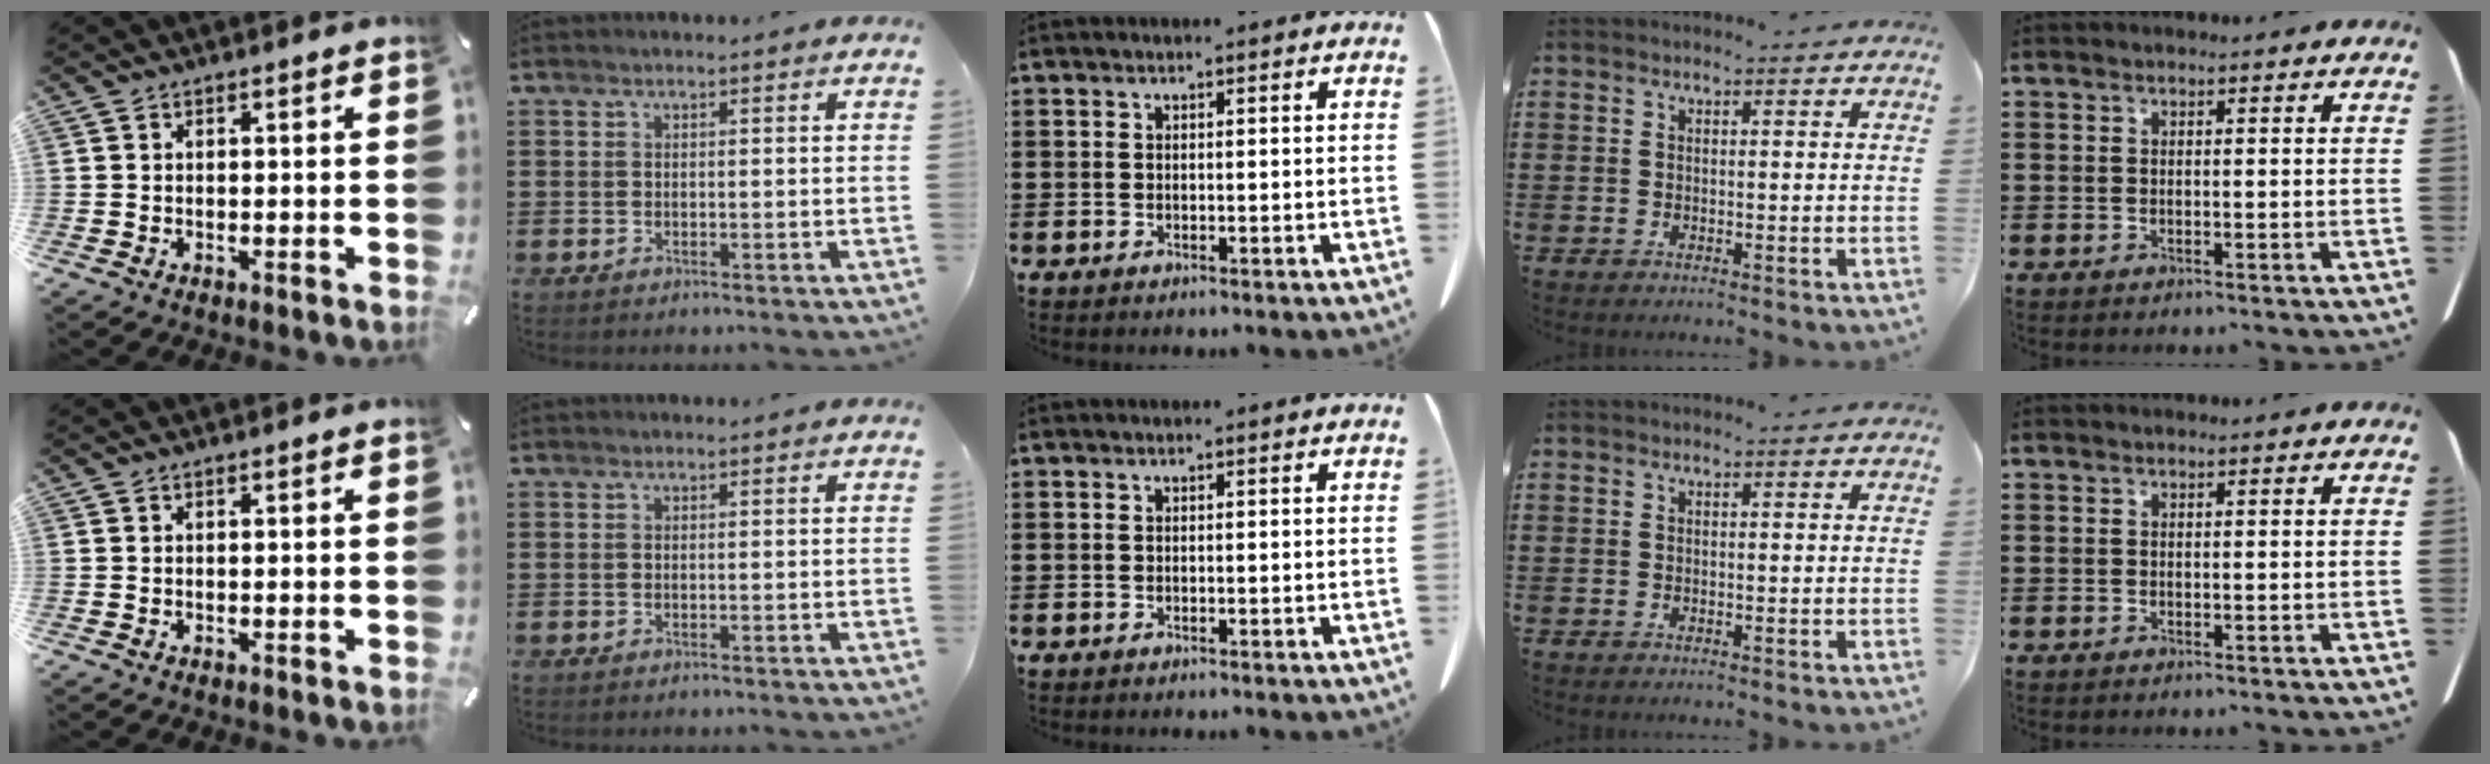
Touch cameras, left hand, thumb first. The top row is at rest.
{}